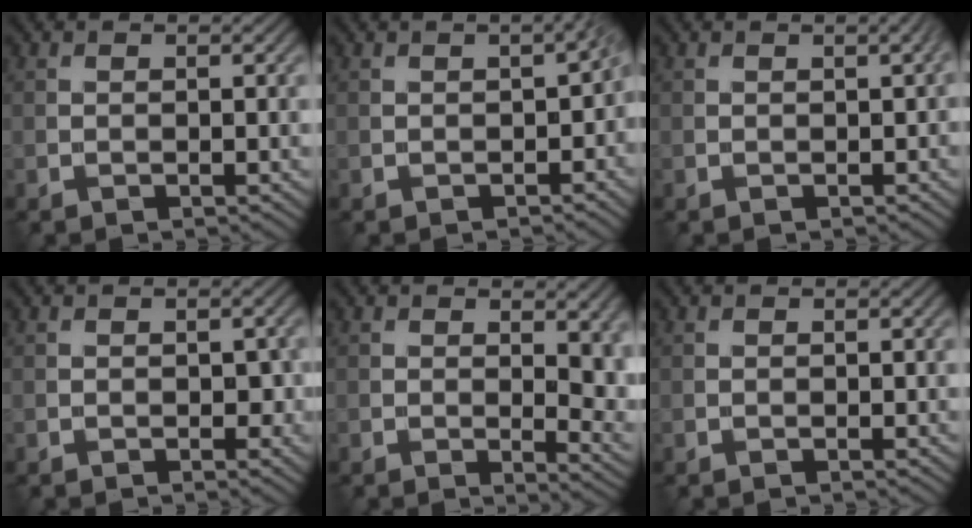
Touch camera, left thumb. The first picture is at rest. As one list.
[{"total": 2.2, "force": [-0.6, 0.6, 2.0], "torque": [-0.026, -0.003, -0.002]}, {"total": 1.3, "force": [0.1, 0.3, 1.2], "torque": [-0.005, 0.005, 0.003]}, {"total": 1.3, "force": [-0.4, 0.6, 1.1], "torque": [-0.017, -0.002, 0.001]}, {"total": 6.9, "force": [0.8, 2.7, 6.3], "torque": [-0.072, -0.010, 0.016]}, {"total": 0.0}]